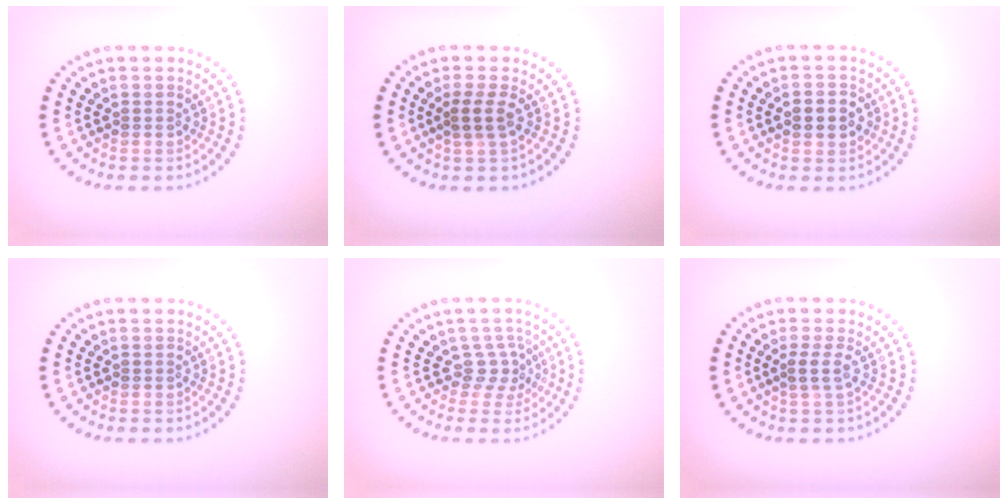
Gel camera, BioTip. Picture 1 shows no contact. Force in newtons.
{"total": 1.8, "press": 1.5, "slide": 1.0}
{"total": 2.2, "press": 2.2, "slide": 0.1}
{"total": 0.0}
{"total": 2.1, "press": 1.4, "slide": 1.5}
{"total": 1.4, "press": 1.0, "slide": 1.0}